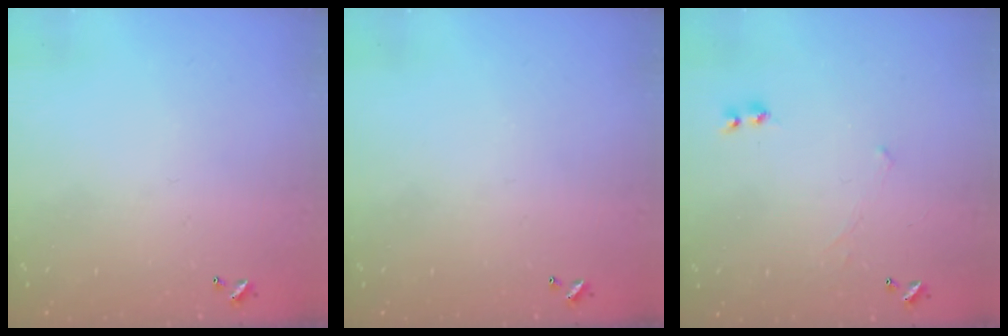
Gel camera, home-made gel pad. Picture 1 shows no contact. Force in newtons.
{"total": 0.0}
{"total": 2.3, "press": 2.3, "slide": 0.2}